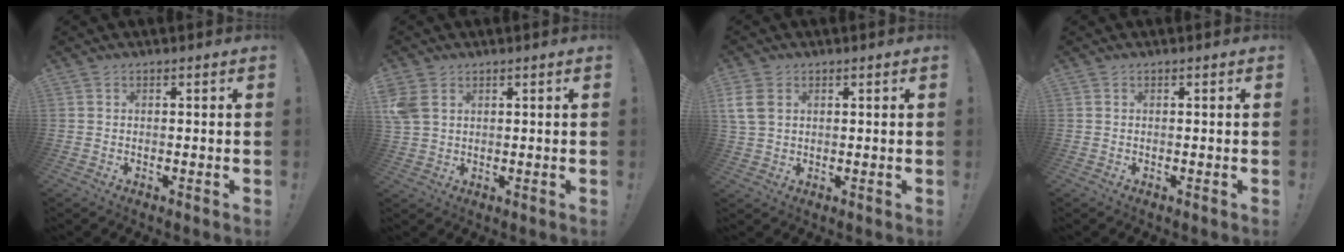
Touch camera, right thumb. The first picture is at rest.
{"total": 5.6, "force": [2.3, 3.9, 3.3], "torque": [-0.061, -0.004, 0.048]}
{"total": 6.6, "force": [2.3, 4.6, 4.1], "torque": [-0.078, -0.004, 0.047]}
{"total": 0.0}